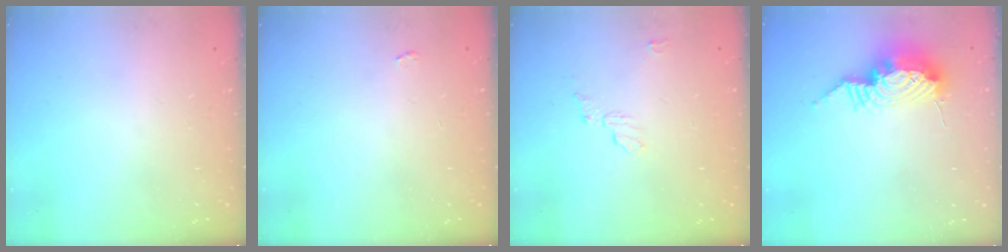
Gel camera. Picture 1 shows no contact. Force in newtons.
{"total": 2.2, "press": 2.1, "slide": 0.3}
{"total": 5.9, "press": 5.9, "slide": 0.5}
{"total": 12.6, "press": 12.5, "slide": 1.8}